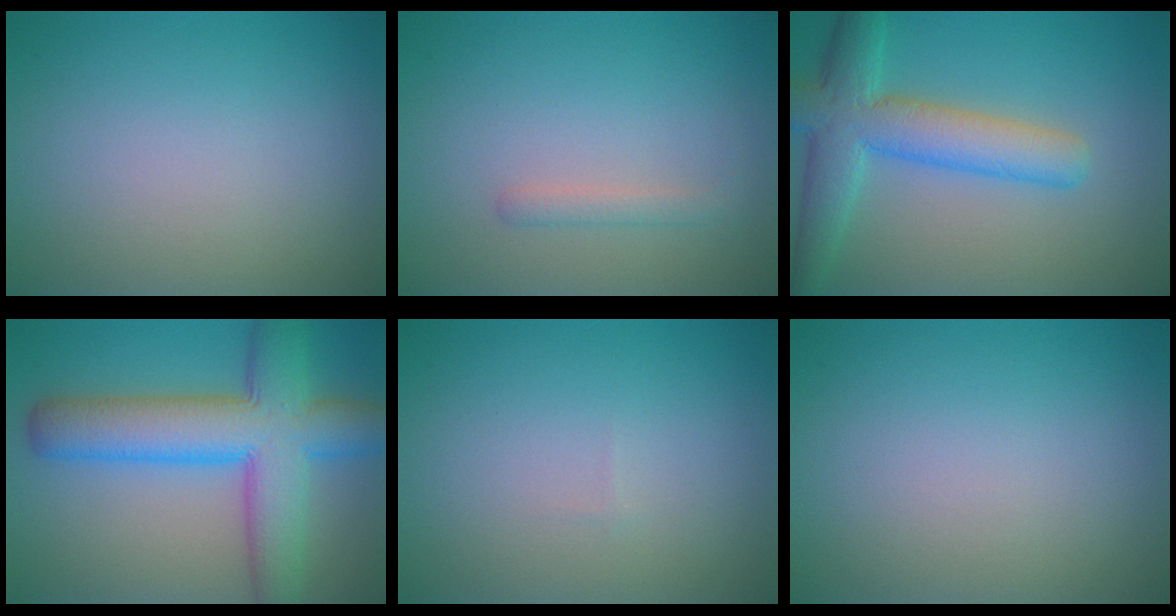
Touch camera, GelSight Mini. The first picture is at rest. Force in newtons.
{"total": 1.2, "press": 1.2, "slide": 0.1}
{"total": 6.5, "press": 6.5, "slide": 0.2}
{"total": 9.7, "press": 9.7, "slide": 0.2}
{"total": 0.0}
{"total": 0.0}